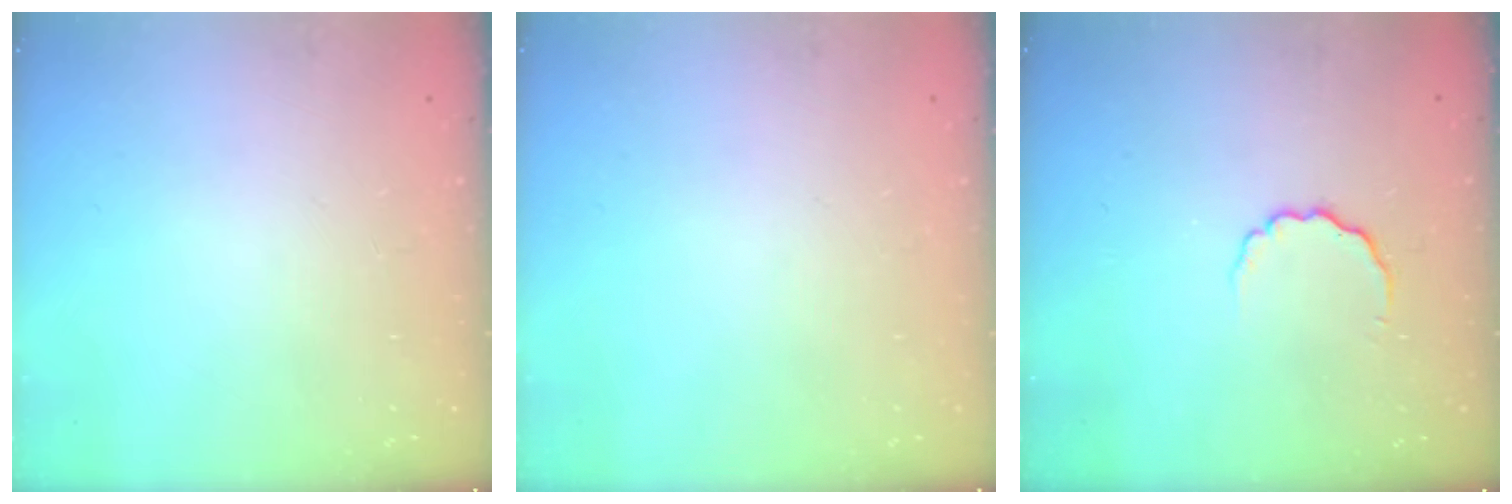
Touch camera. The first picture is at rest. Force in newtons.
{"total": 0.0}
{"total": 3.0, "press": 2.9, "slide": 0.7}